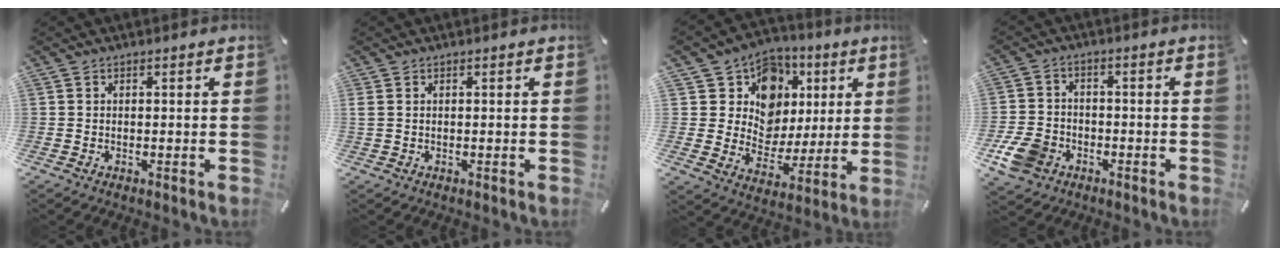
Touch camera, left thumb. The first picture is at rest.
{"total": 0.7, "force": [0.2, 0.3, 0.6], "torque": [-0.012, 0.002, 0.003]}
{"total": 13.5, "force": [4.4, 12.2, 3.7], "torque": [-0.057, -0.033, 0.091]}
{"total": 8.4, "force": [-3.8, 6.6, 3.7], "torque": [-0.093, 0.023, -0.071]}